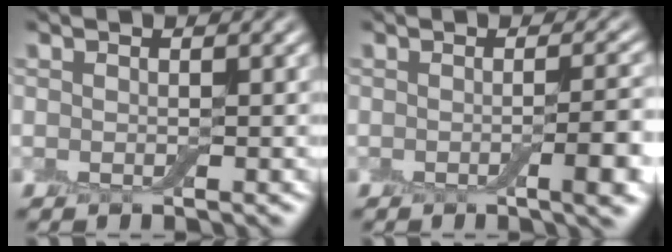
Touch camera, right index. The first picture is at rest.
{"total": 4.4, "force": [-1.1, 1.1, 4.2], "torque": [-0.052, 0.001, -0.017]}